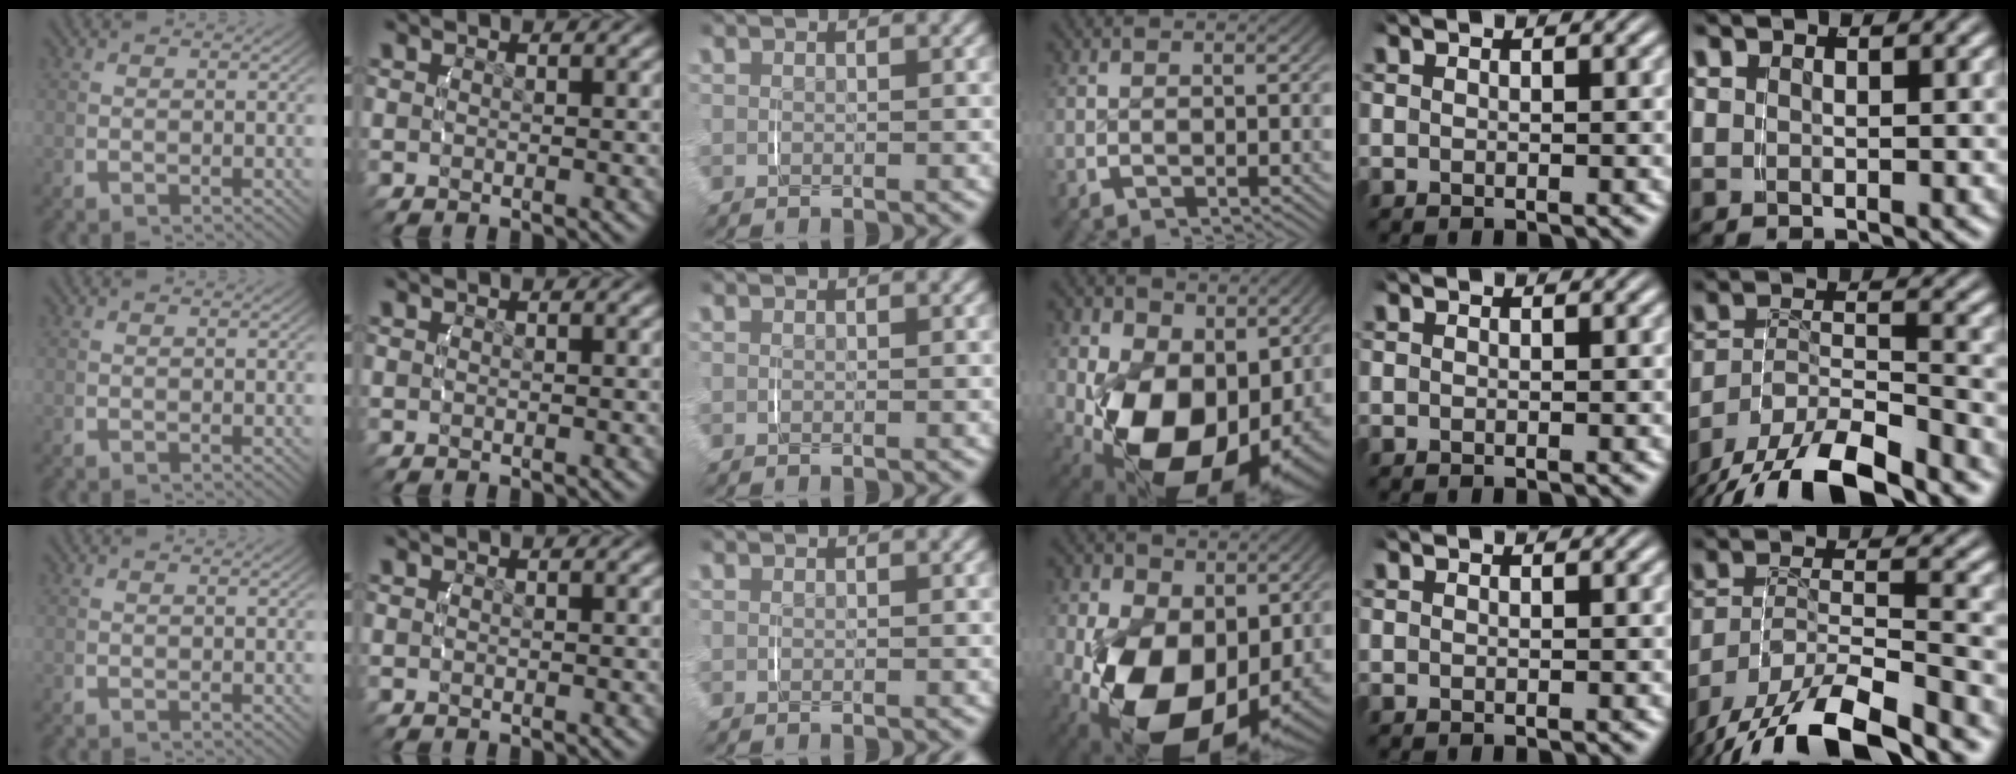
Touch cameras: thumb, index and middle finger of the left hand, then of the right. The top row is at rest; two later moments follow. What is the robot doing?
{"motion": "lift_and_place", "object": "backpack"}